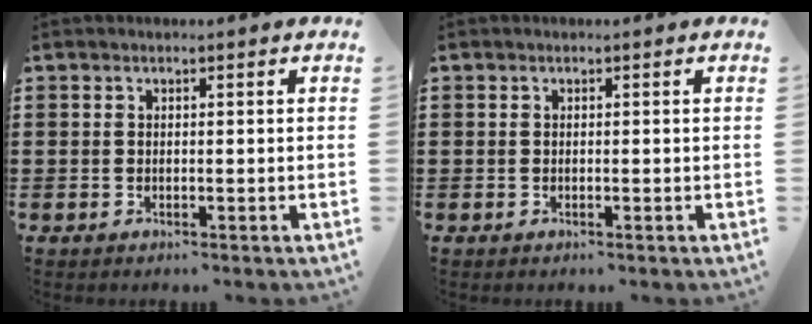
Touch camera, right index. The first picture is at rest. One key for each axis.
{"total": 0.0}